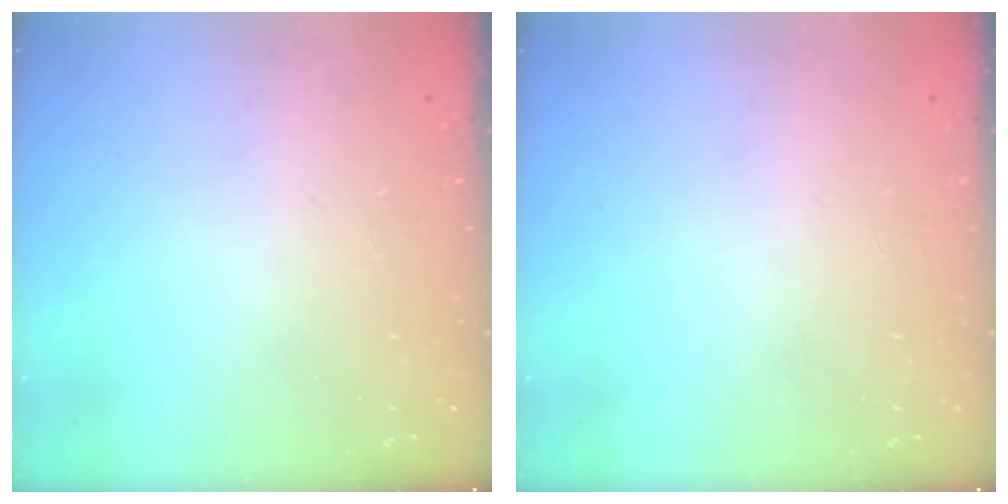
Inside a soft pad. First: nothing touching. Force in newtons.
{"total": 0.0}